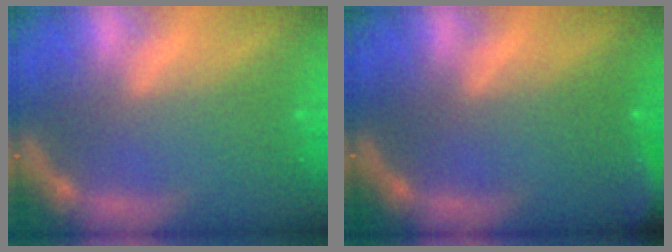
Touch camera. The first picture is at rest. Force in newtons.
{"total": 4.0}